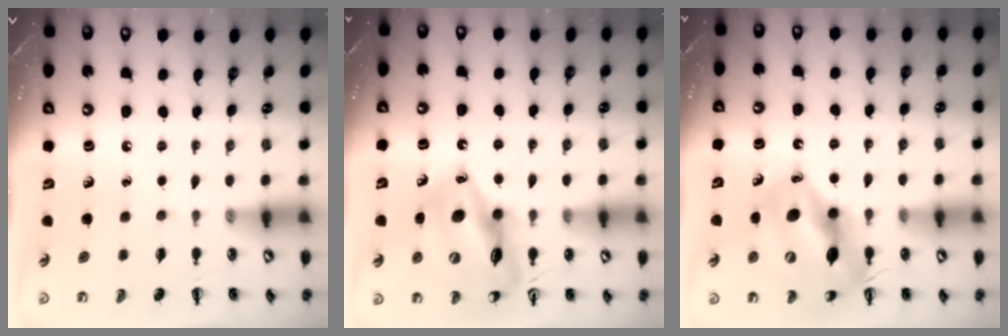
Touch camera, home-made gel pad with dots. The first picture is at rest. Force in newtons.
{"total": 15.9, "press": 15.6, "slide": 3.0}
{"total": 14.9, "press": 14.3, "slide": 4.2}